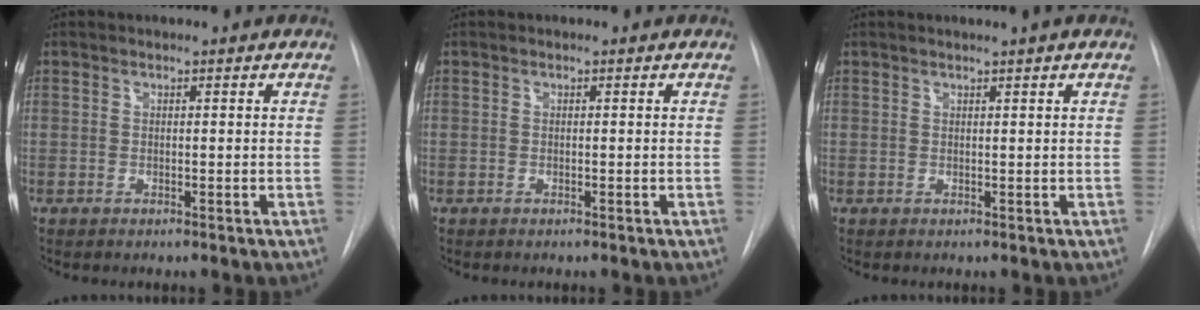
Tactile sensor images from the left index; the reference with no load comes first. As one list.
[{"total": 0.0}, {"total": 1.3, "force": [0.9, -0.5, 0.8], "torque": [-0.010, -0.002, 0.018]}]